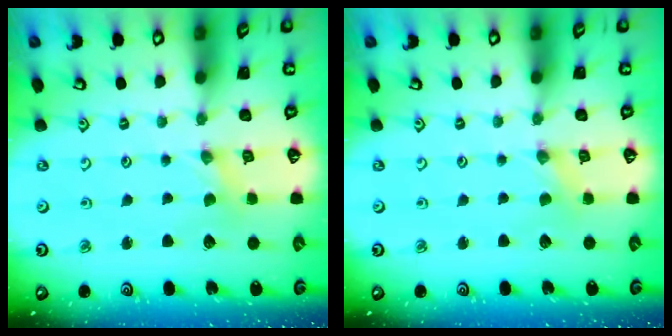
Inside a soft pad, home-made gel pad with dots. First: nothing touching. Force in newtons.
{"total": 0.0}